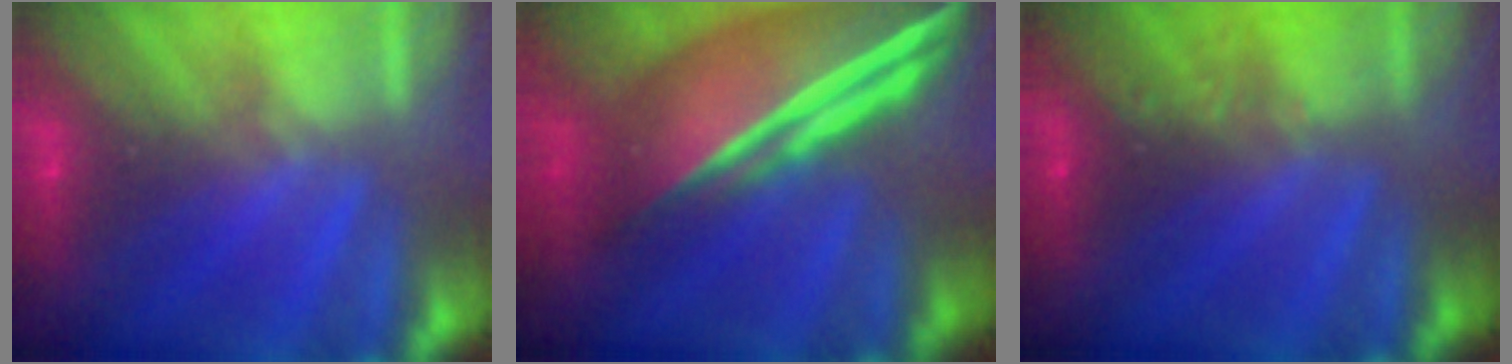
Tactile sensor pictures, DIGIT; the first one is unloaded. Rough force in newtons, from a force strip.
{"total": 7.0}
{"total": 2.4}